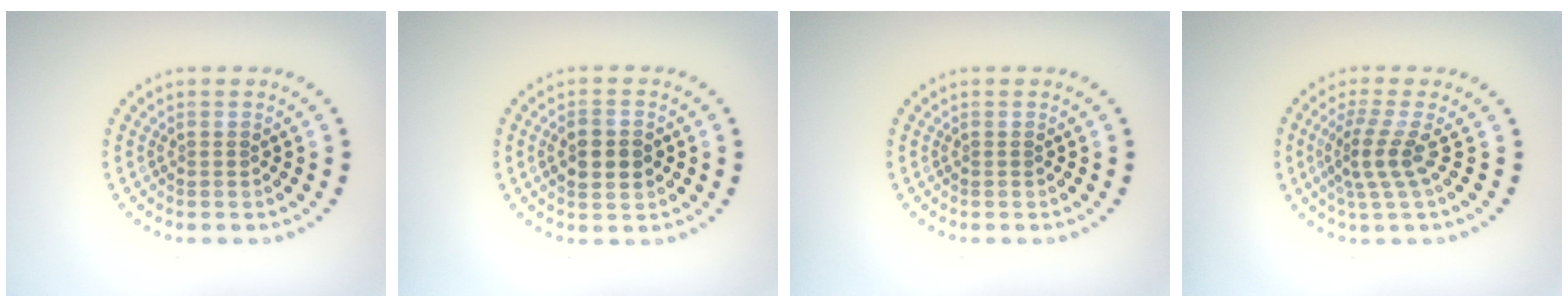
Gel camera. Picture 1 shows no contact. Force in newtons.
{"total": 2.9, "press": 2.9, "slide": 0.1}
{"total": 0.0}
{"total": 2.9, "press": 1.9, "slide": 2.2}